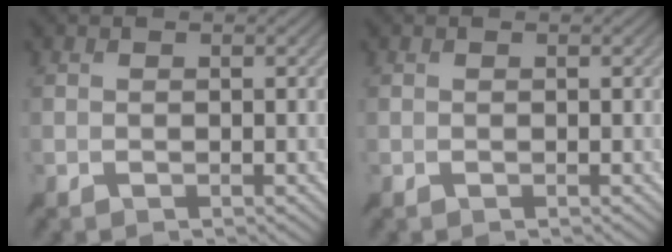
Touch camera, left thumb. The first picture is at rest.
{"total": 0.0}